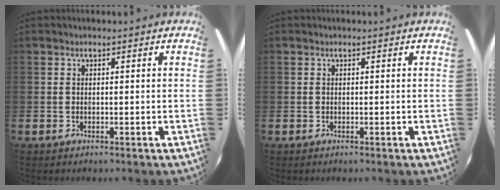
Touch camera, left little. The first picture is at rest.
{"total": 0.0}